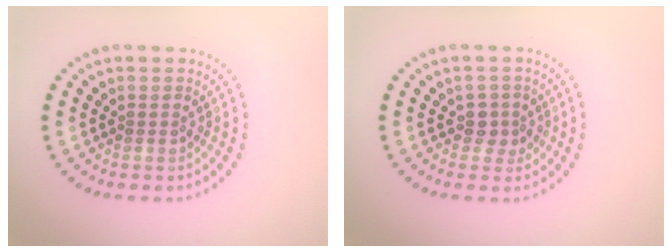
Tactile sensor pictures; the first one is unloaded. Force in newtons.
{"total": 1.5, "press": 1.3, "slide": 0.7}